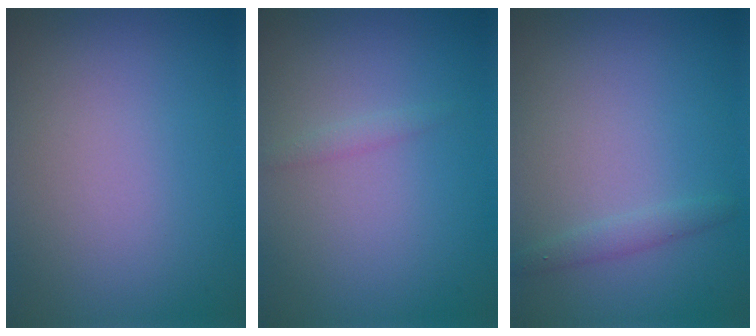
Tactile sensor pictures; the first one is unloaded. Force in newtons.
{"total": 0.7, "press": 0.7, "slide": 0.1}
{"total": 1.3, "press": 1.3, "slide": 0.0}